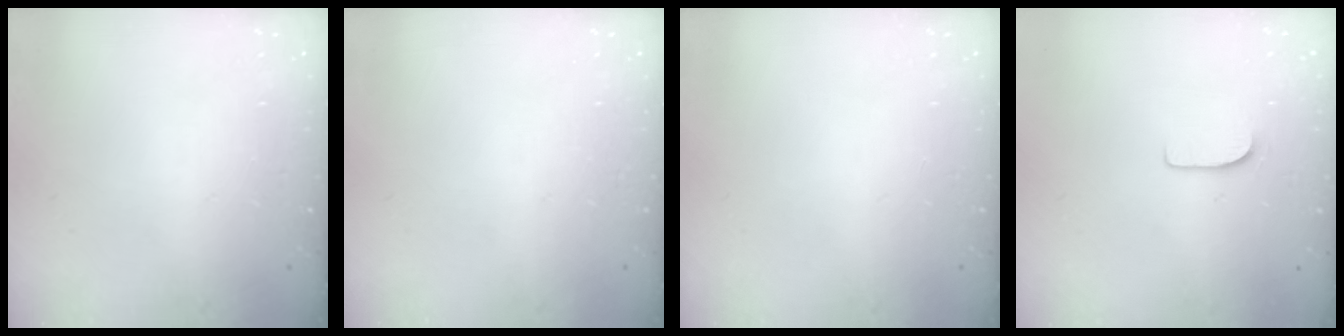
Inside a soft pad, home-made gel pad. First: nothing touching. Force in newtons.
{"total": 0.0}
{"total": 0.0}
{"total": 5.9, "press": 5.8, "slide": 0.6}